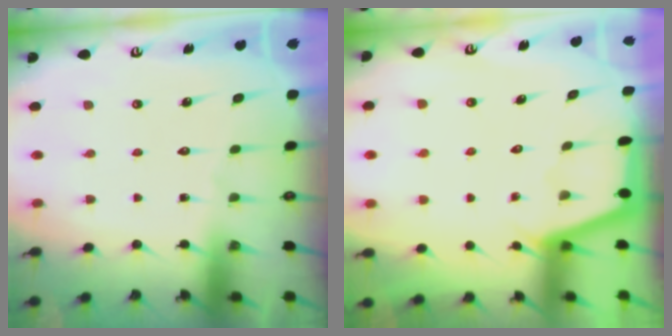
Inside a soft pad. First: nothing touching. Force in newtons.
{"total": 2.4, "press": 2.3, "slide": 0.4}